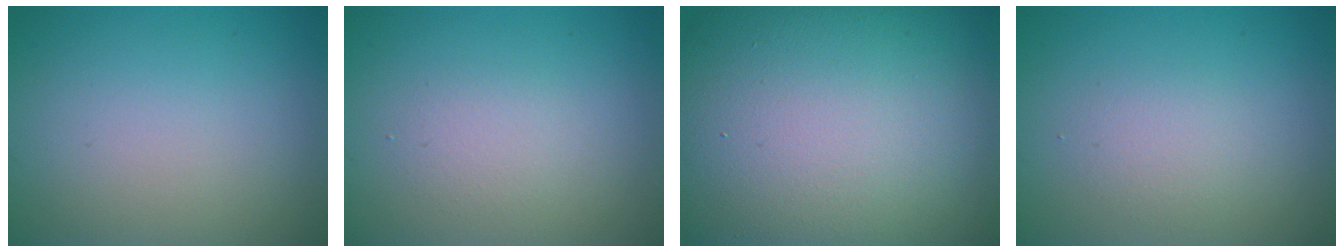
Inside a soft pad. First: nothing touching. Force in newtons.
{"total": 1.5, "press": 1.5, "slide": 0.2}
{"total": 23.9, "press": 23.9, "slide": 1.7}
{"total": 1.6, "press": 1.6, "slide": 0.1}